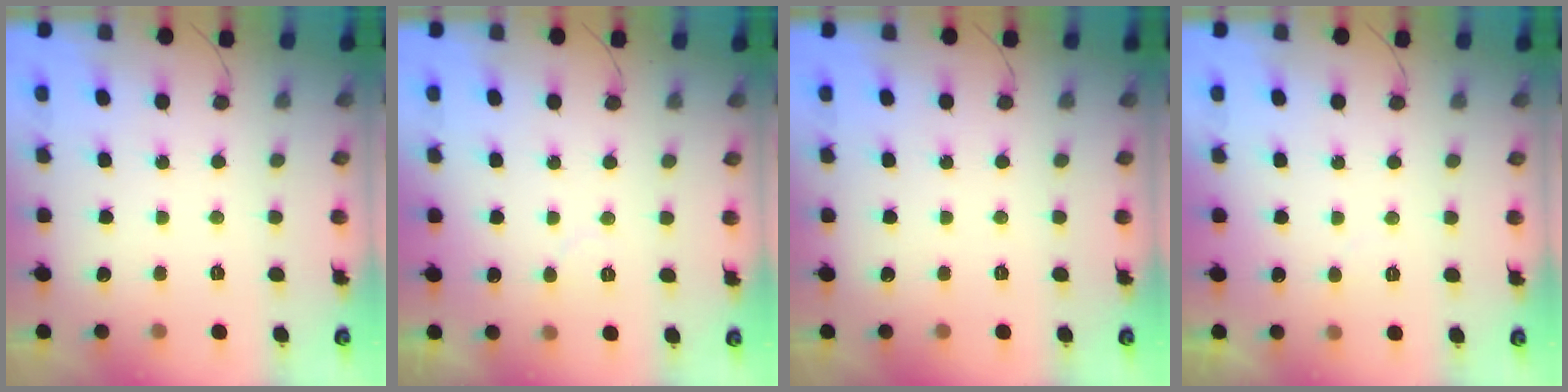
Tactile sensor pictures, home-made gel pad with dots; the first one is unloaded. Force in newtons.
{"total": 3.1, "press": 3.1, "slide": 0.2}
{"total": 0.0}
{"total": 2.4, "press": 2.4, "slide": 0.2}